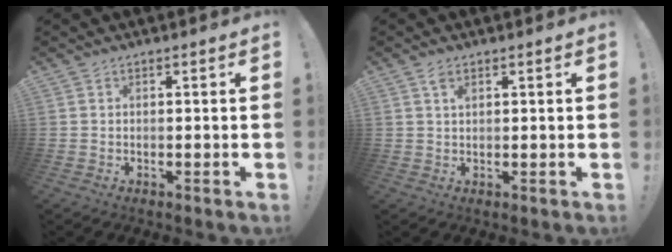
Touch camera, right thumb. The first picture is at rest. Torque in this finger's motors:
{"motor_torque": [-0.08, -0.04, 0.39, -0.04, 0.00]}